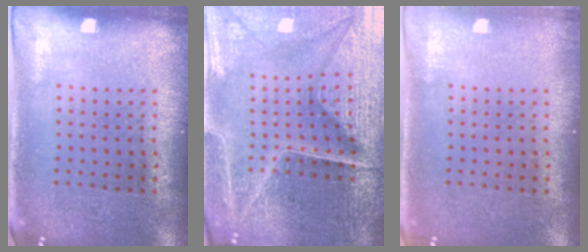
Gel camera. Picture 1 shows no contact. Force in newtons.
{"total": 5.6, "press": 5.2, "slide": 2.0}
{"total": 0.7, "press": 0.7, "slide": 0.2}